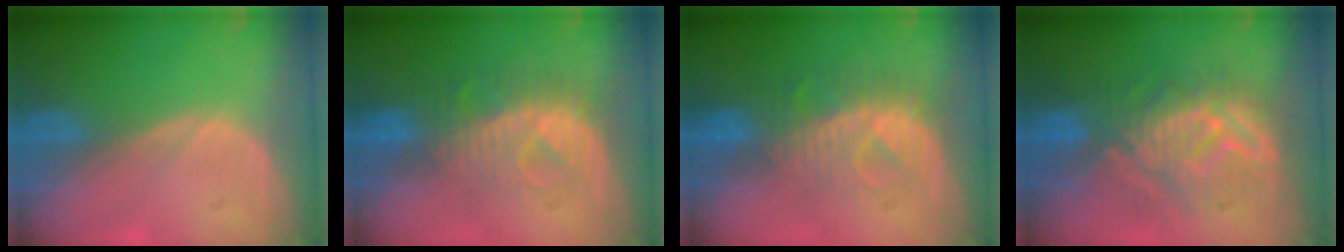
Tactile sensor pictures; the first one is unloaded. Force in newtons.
{"total": 8.1, "press": 7.9, "slide": 2.0}
{"total": 8.1, "press": 7.9, "slide": 2.0}
{"total": 10.2, "press": 10.0, "slide": 2.1}